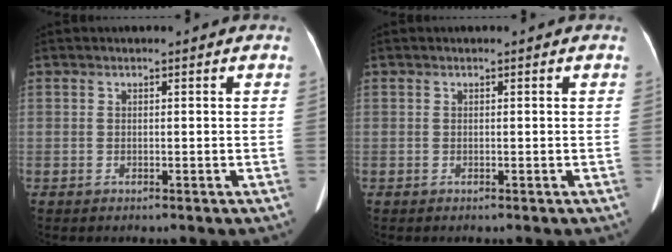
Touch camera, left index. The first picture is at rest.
{"total": 0.0}